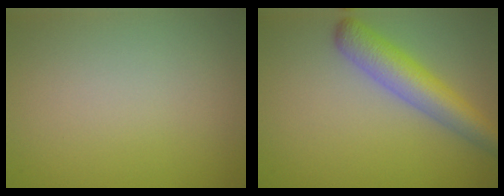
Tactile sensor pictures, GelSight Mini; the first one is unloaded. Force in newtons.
{"total": 4.7, "press": 4.7, "slide": 0.2}